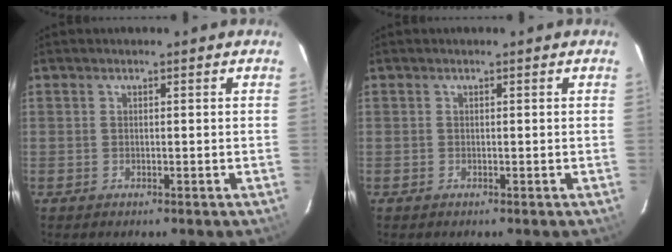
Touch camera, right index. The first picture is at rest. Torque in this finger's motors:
{"motor_torque": [0.14, 0.15, 0.04, 0.01]}